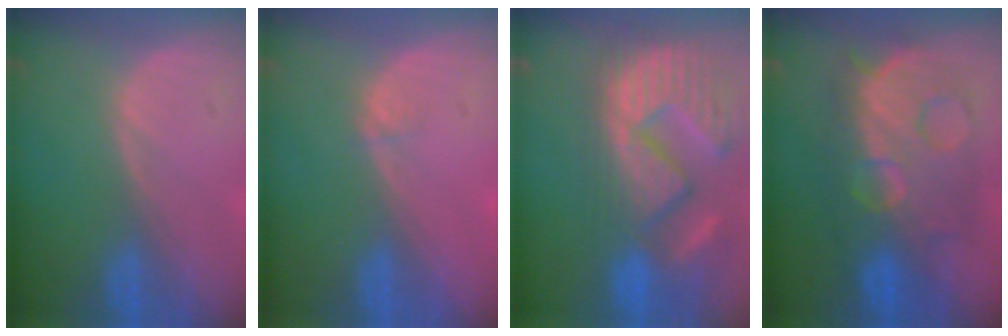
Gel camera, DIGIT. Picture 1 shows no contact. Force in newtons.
{"total": 0.5, "press": 0.5, "slide": 0.2}
{"total": 15.0, "press": 12.4, "slide": 8.5}
{"total": 11.7, "press": 11.6, "slide": 1.1}